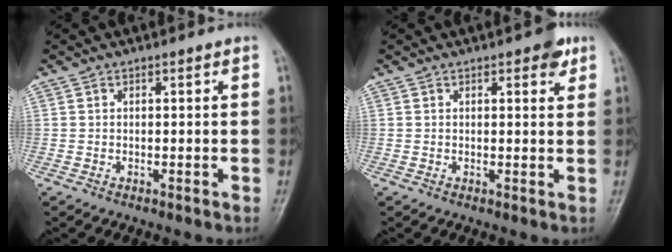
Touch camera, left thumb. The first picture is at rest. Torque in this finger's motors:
{"motor_torque": [2.49, 1.12, 0.41, -0.08, 0.00]}